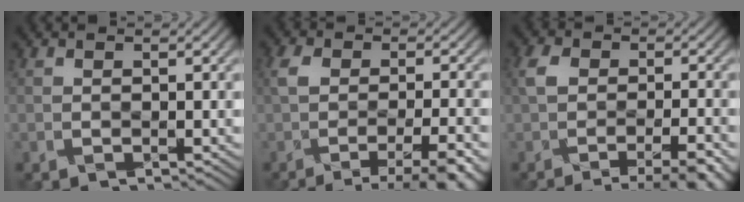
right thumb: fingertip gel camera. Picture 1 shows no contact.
{"total": 8.4, "force": [-4.2, 3.0, 6.6], "torque": [-0.088, -0.016, -0.055]}
{"total": 8.0, "force": [-4.0, 3.4, 6.0], "torque": [-0.070, -0.006, -0.055]}